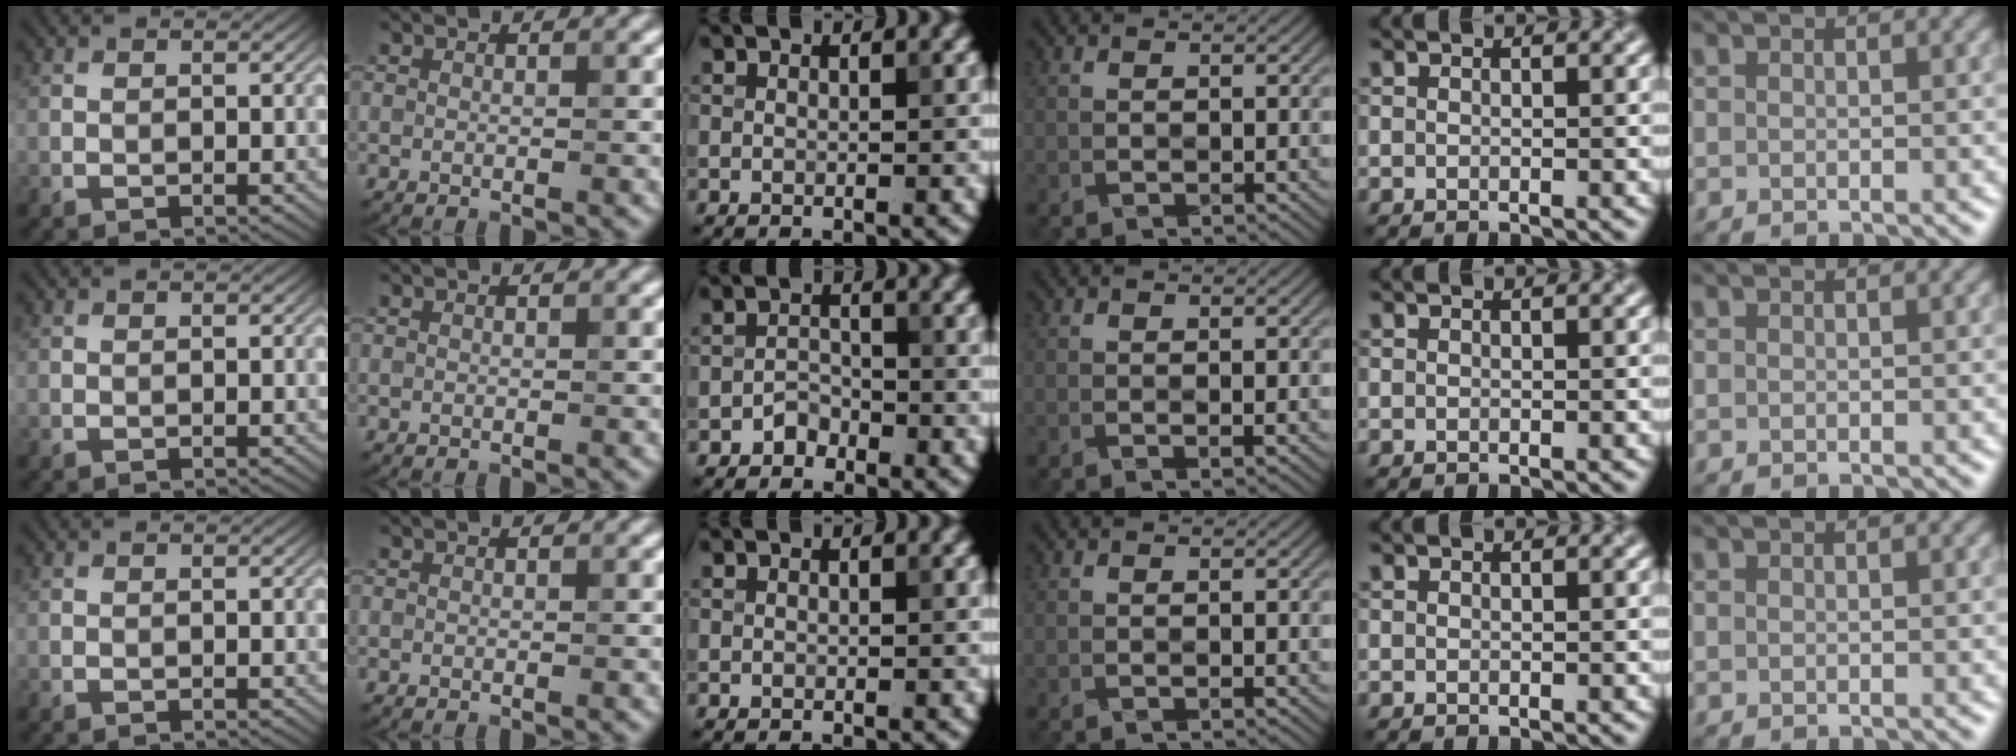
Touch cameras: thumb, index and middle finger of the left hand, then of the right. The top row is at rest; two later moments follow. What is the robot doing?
{"motion": "fold", "object": "aluminum foil"}